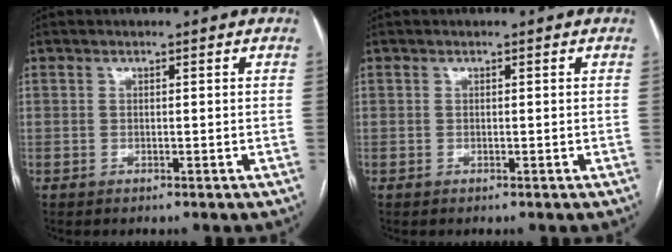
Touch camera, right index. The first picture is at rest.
{"total": 0.0}